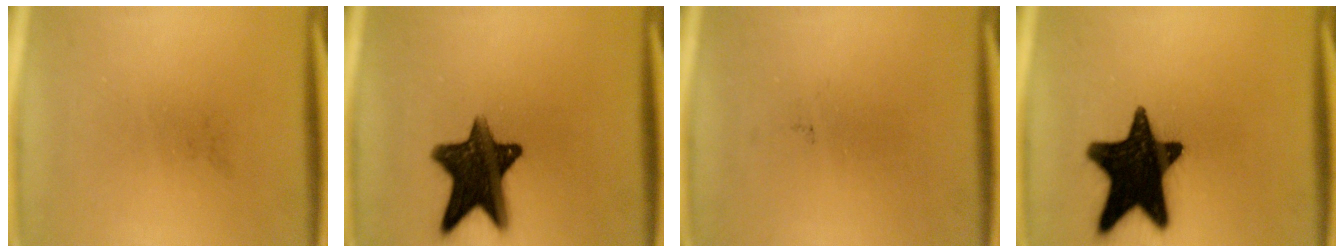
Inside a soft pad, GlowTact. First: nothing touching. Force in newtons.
{"total": 14.0}
{"total": 0.0}
{"total": 18.9}